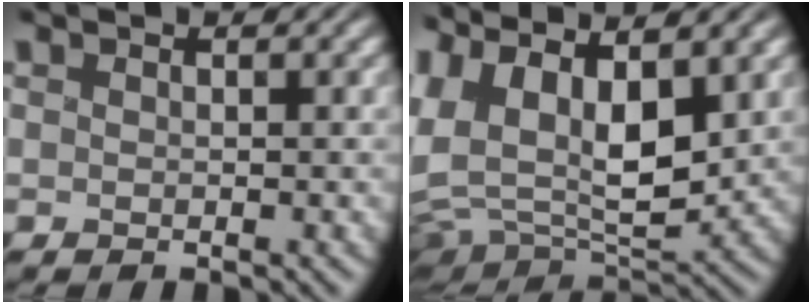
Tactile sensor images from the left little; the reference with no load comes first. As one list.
[{"total": 11.8, "force": [3.2, 5.7, 9.9], "torque": [-0.221, 0.003, 0.050]}]